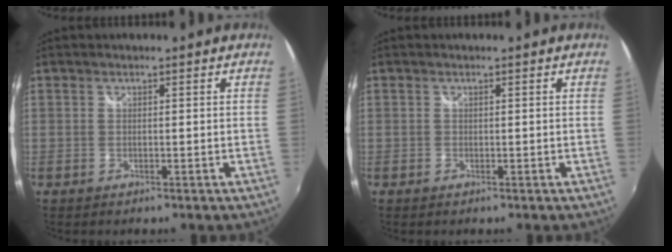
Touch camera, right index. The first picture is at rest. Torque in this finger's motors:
{"motor_torque": [0.05, -0.02, 0.04, -0.01]}